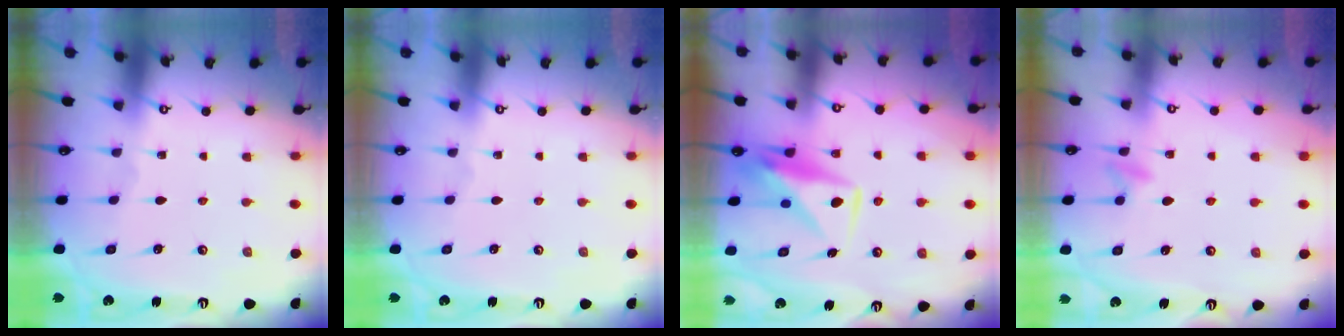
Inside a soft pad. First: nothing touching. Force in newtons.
{"total": 0.0}
{"total": 9.3, "press": 9.3, "slide": 0.6}
{"total": 5.5, "press": 5.5, "slide": 1.0}